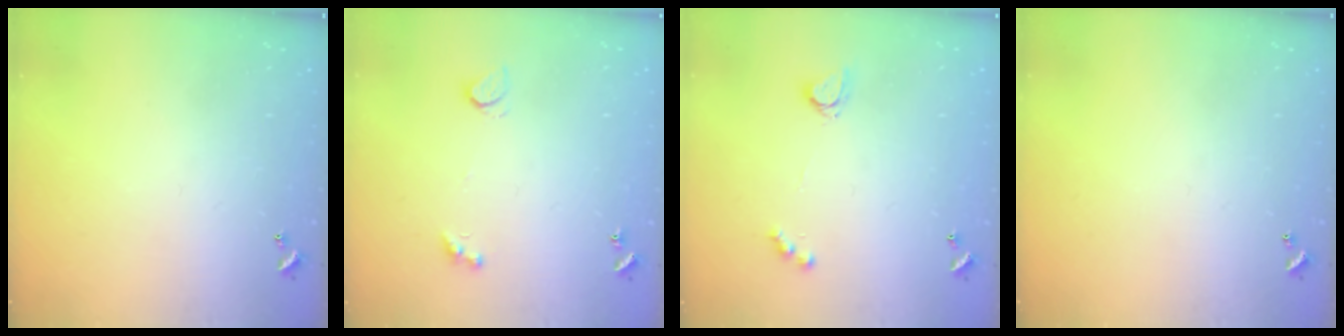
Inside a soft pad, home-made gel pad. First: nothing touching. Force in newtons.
{"total": 1.7, "press": 1.6, "slide": 0.6}
{"total": 3.3, "press": 3.3, "slide": 0.3}
{"total": 0.0}